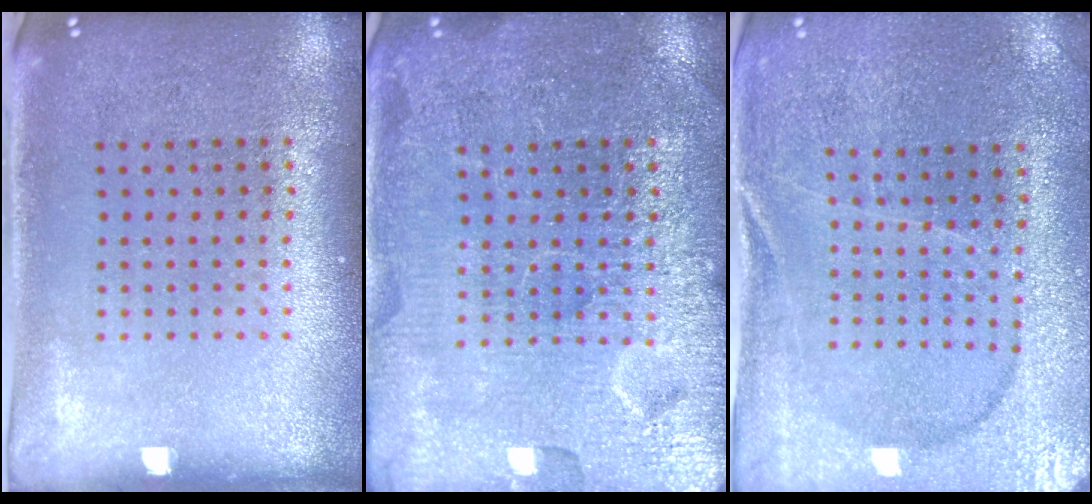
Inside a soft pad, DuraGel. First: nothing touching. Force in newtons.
{"total": 4.4, "press": 4.4, "slide": 0.6}
{"total": 1.5, "press": 1.5, "slide": 0.2}